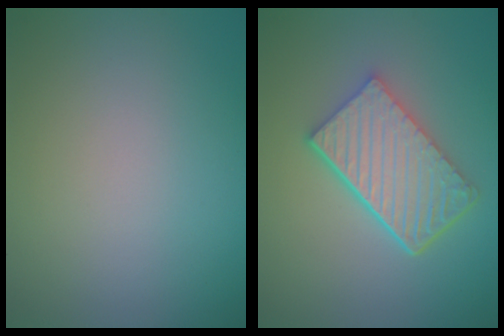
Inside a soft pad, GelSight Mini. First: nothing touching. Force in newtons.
{"total": 5.9, "press": 4.3, "slide": 4.1}